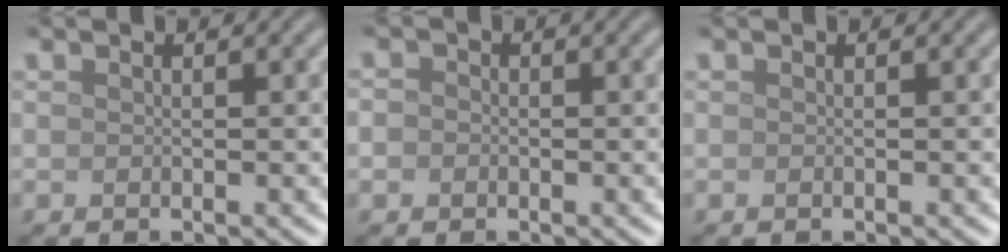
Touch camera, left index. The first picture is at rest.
{"total": 1.4, "force": [-0.1, 1.3, 0.5], "torque": [-0.003, 0.000, -0.015]}
{"total": 0.0}